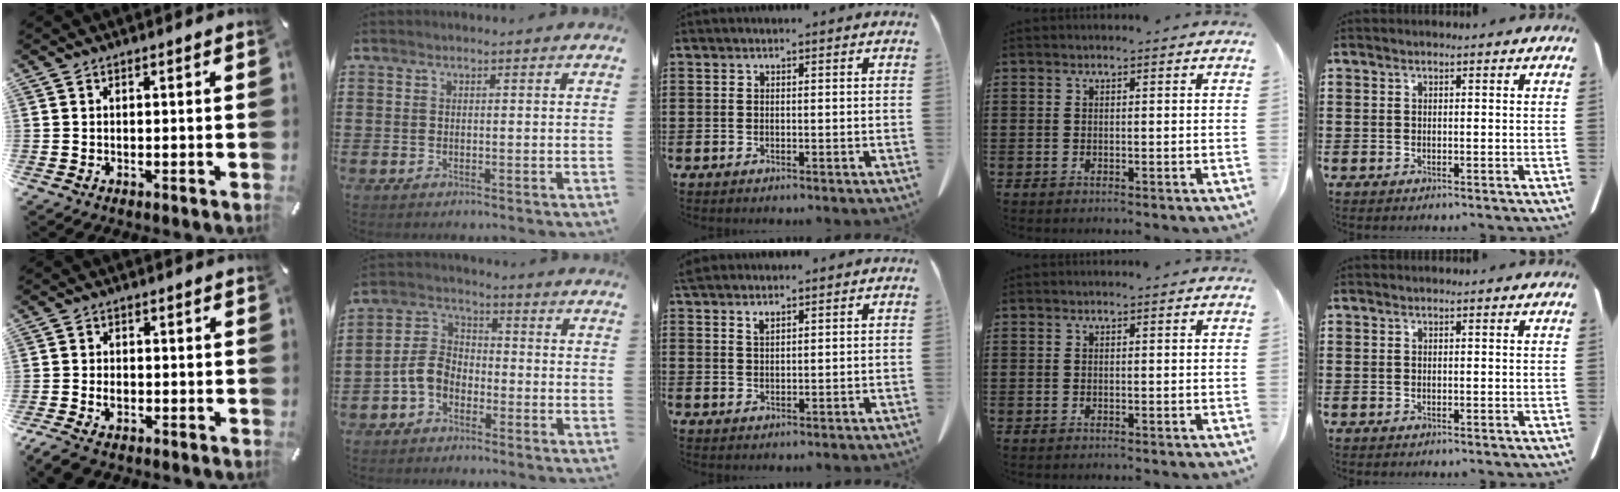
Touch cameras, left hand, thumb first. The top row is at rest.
{"thumb": {"total": 3.6, "force": [-1.7, 2.5, 2.1], "torque": [-0.050, 0.004, -0.035]}, "index": {"total": 5.3, "force": [-3.1, 3.4, 2.7], "torque": [-0.080, 0.005, -0.070]}, "middle": {"total": 1.7, "force": [1.5, 0.4, 0.8], "torque": [-0.019, 0.000, 0.028]}}